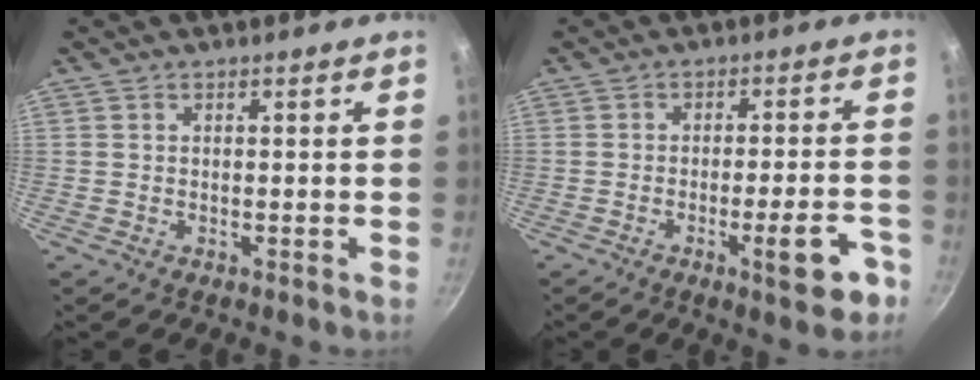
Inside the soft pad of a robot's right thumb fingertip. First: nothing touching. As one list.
[{"total": 8.7, "force": [-4.1, 2.2, 7.4], "torque": [-0.080, 0.027, -0.050]}]